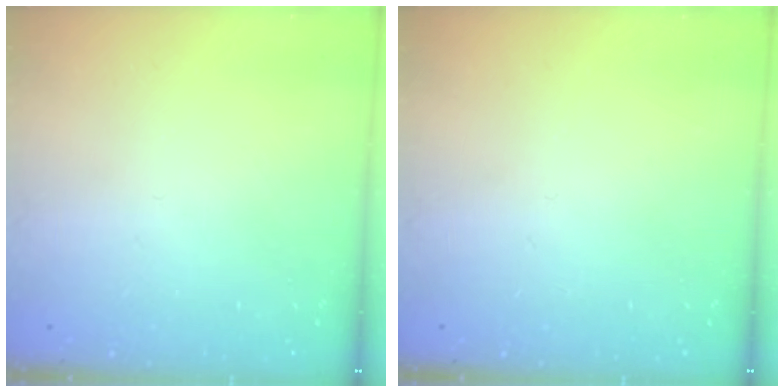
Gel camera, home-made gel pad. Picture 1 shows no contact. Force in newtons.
{"total": 0.0}